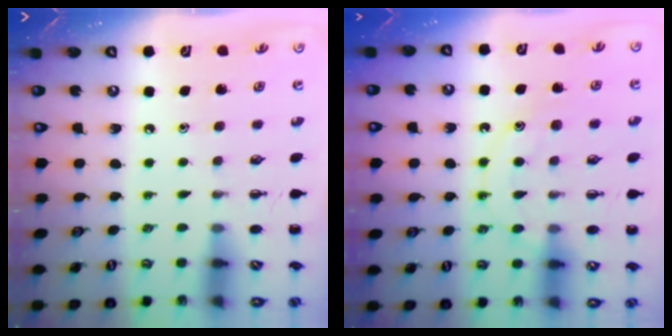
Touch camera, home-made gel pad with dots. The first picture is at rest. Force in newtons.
{"total": 11.9, "press": 11.9, "slide": 0.6}